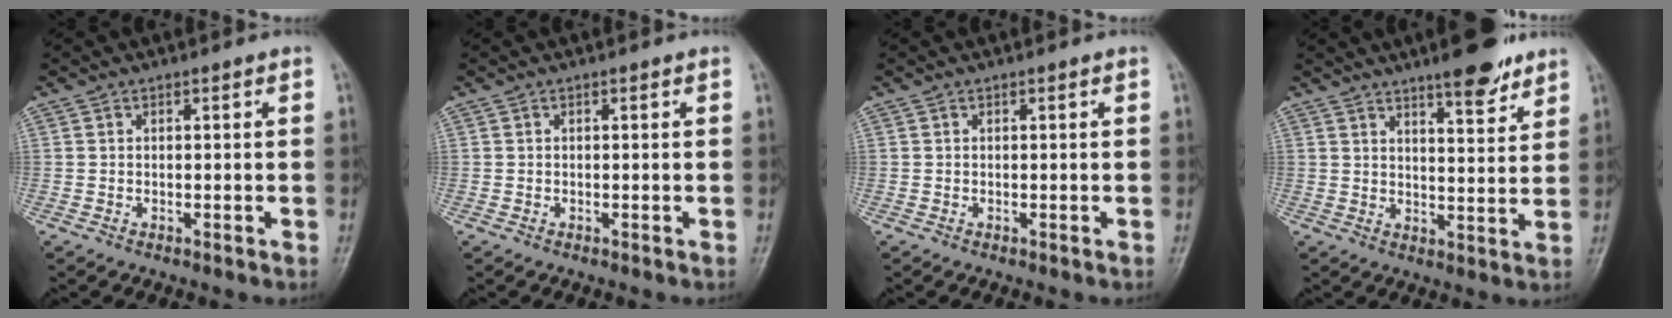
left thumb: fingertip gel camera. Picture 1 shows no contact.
{"total": 0.0}
{"total": 0.0}
{"total": 8.7, "force": [6.3, 2.2, 5.6], "torque": [-0.055, -0.038, 0.089]}